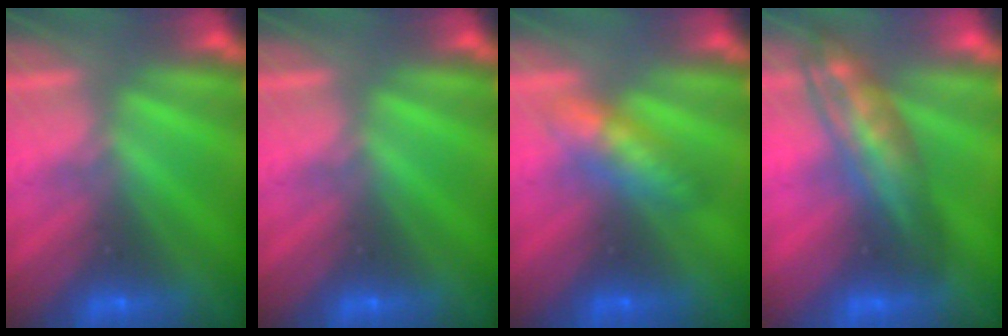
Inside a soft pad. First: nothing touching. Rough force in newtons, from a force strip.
{"total": 0.0}
{"total": 3.7}
{"total": 2.8}